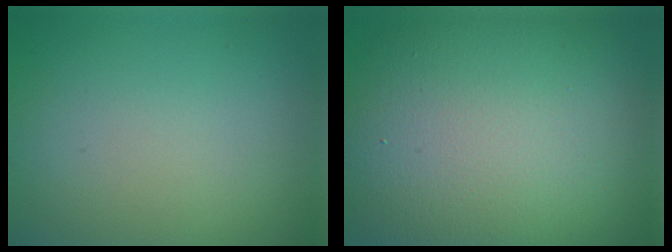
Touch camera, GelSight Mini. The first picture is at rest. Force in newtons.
{"total": 15.0, "press": 15.0, "slide": 0.8}